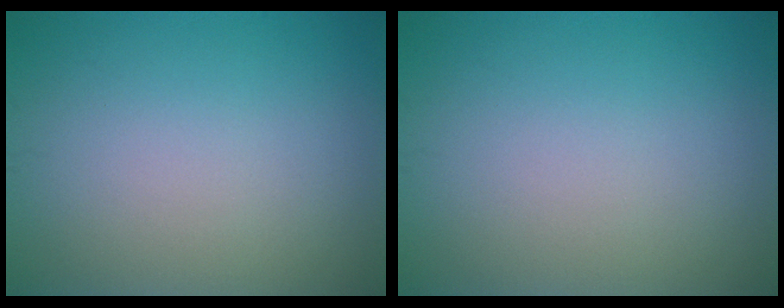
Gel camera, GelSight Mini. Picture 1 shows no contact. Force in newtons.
{"total": 0.0}